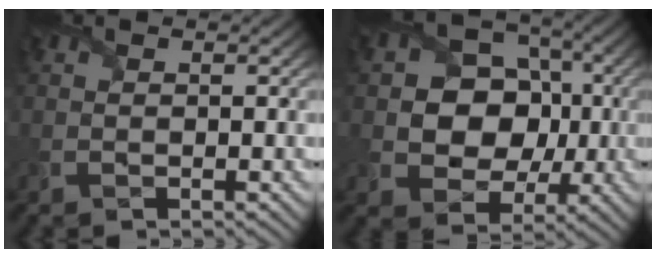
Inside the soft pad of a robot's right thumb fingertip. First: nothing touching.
{"total": 9.9, "force": [-0.1, 8.2, 5.5], "torque": [-0.099, -0.008, -0.015]}